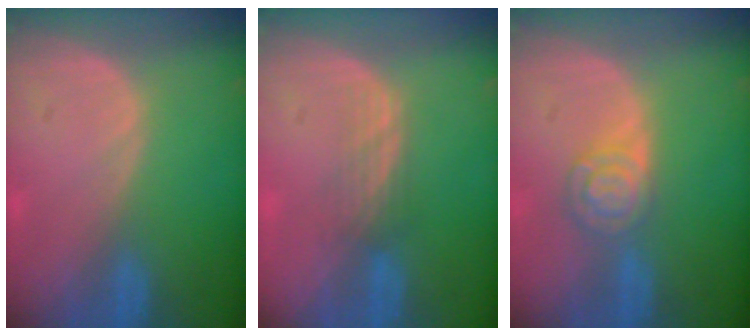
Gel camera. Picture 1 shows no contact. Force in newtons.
{"total": 2.8, "press": 2.5, "slide": 1.2}
{"total": 5.3, "press": 4.7, "slide": 2.4}